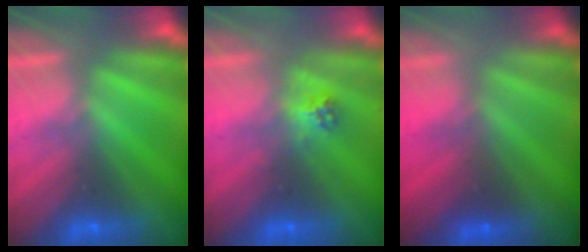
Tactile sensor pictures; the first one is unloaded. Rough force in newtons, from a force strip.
{"total": 2.1}
{"total": 1.6}